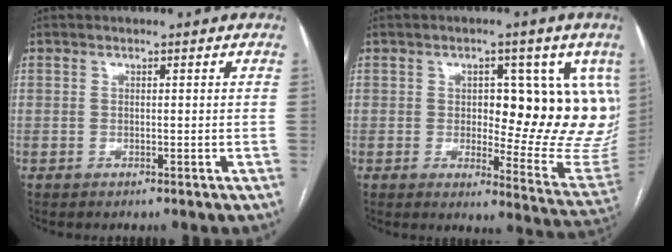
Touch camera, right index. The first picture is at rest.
{"total": 15.6, "force": [3.6, 6.1, 13.9], "torque": [-0.148, 0.005, 0.047]}